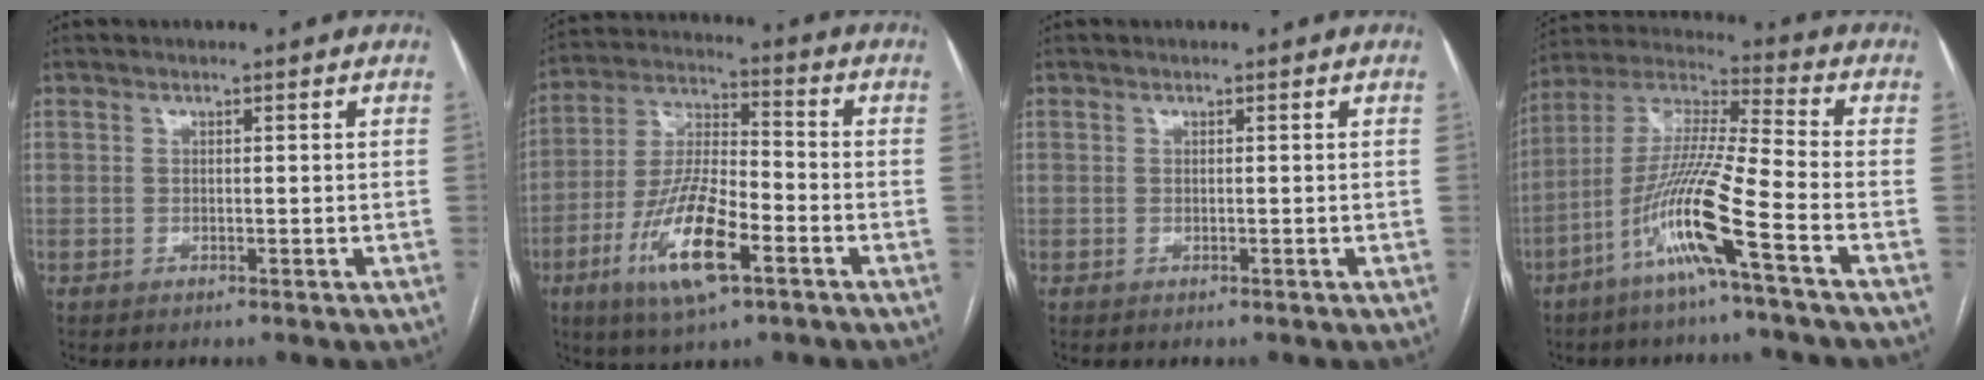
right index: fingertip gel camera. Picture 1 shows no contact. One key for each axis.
{"total": 14.5, "fx": -6.3, "fy": 3.7, "fz": 12.5, "tx": -0.253, "ty": -0.010, "tz": -0.113}
{"total": 0.0}
{"total": 14.1, "fx": -6.6, "fy": -0.9, "fz": 12.4, "tx": -0.254, "ty": -0.011, "tz": -0.135}